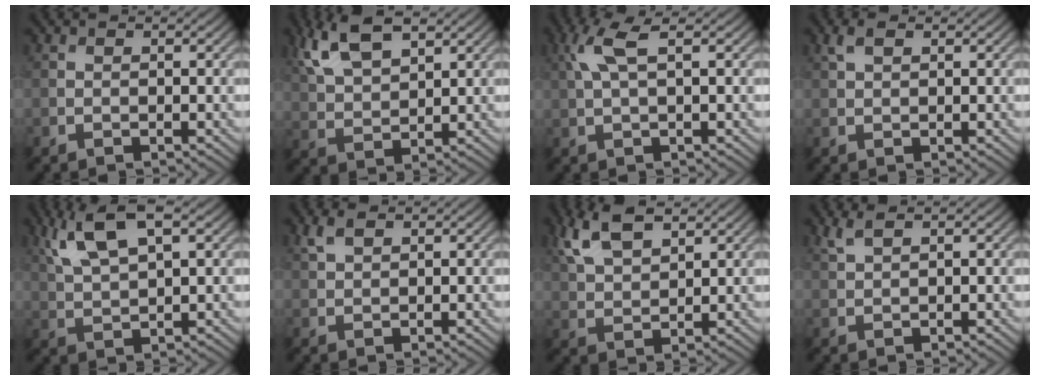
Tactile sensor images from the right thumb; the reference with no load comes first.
{"total": 8.8, "force": [5.0, 3.8, 6.1], "torque": [-0.150, 0.011, 0.105]}
{"total": 4.2, "force": [1.5, 1.0, 3.8], "torque": [-0.094, 0.013, 0.029]}
{"total": 1.8, "force": [1.0, 0.8, 1.3], "torque": [-0.033, 0.006, 0.020]}
{"total": 8.0, "force": [4.1, 2.6, 6.4], "torque": [-0.142, 0.013, 0.085]}
{"total": 2.5, "force": [1.5, 1.1, 1.6], "torque": [-0.041, 0.006, 0.034]}
{"total": 7.7, "force": [4.4, 3.4, 5.2], "torque": [-0.130, 0.009, 0.091]}
{"total": 2.0, "force": [1.4, 0.4, 1.3], "torque": [-0.035, 0.006, 0.034]}